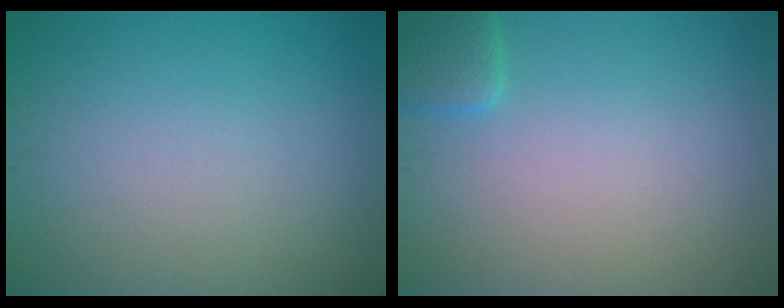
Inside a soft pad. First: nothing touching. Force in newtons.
{"total": 2.0, "press": 2.0, "slide": 0.3}